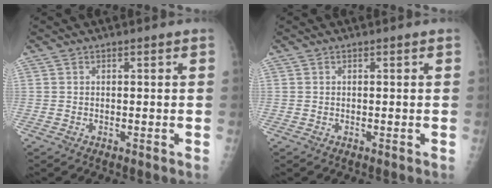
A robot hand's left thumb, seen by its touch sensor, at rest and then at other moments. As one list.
[{"total": 0.0}]